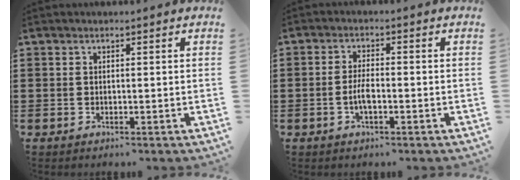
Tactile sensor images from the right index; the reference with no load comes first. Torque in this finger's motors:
{"motor_torque": [2.14, 0.00, 0.10, 0.03]}